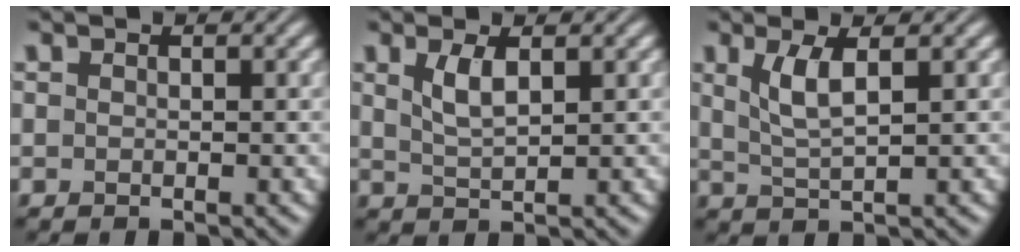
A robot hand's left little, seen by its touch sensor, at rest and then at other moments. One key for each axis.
{"total": 2.5, "fx": 1.1, "fy": 0.9, "fz": 2.1, "tx": -0.046, "ty": -0.001, "tz": 0.025}
{"total": 3.1, "fx": 1.2, "fy": 0.8, "fz": 2.8, "tx": -0.061, "ty": -0.003, "tz": 0.027}